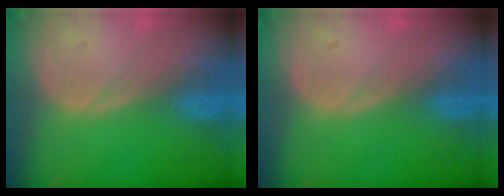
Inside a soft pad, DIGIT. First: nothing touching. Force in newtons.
{"total": 0.0}